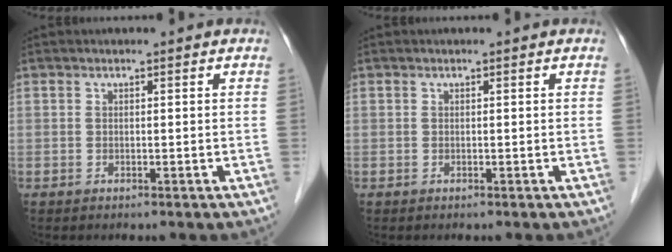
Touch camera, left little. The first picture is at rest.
{"total": 0.0}